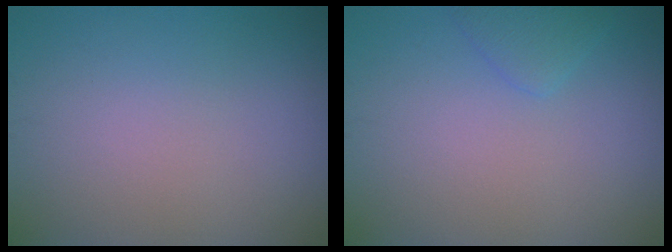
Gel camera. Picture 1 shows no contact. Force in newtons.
{"total": 1.5, "press": 1.5, "slide": 0.1}